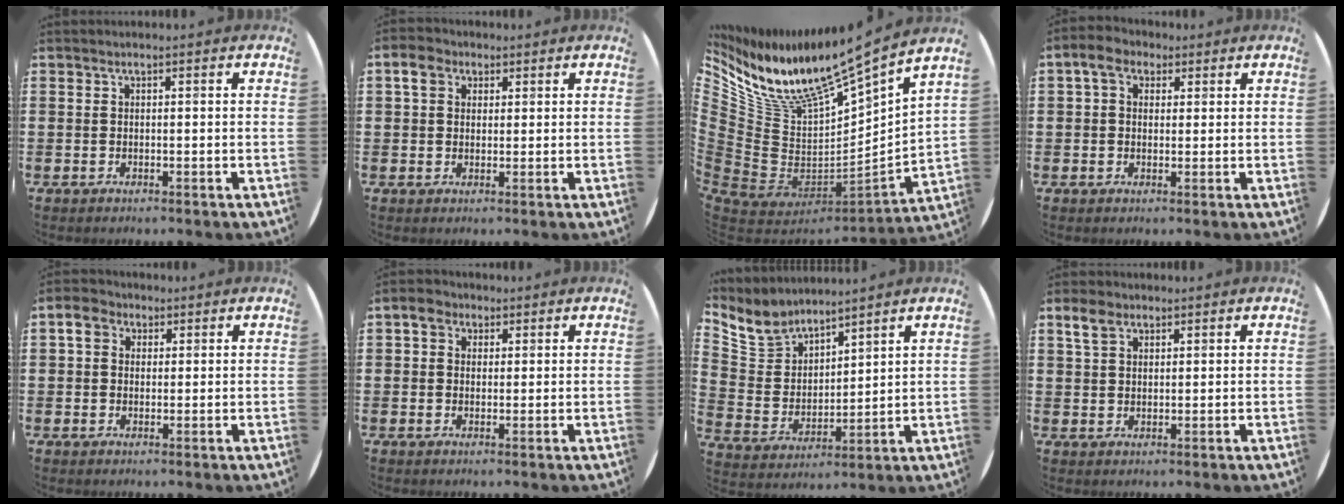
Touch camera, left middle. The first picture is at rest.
{"total": 3.0, "force": [1.6, 2.3, 1.0], "torque": [-0.022, 0.009, 0.027]}
{"total": 12.0, "force": [9.6, 3.7, 6.2], "torque": [-0.170, -0.082, 0.163]}
{"total": 3.4, "force": [2.0, 2.3, 1.4], "torque": [-0.029, 0.010, 0.035]}
{"total": 3.0, "force": [1.6, 2.4, 1.0], "torque": [-0.020, 0.009, 0.026]}
{"total": 2.7, "force": [1.6, 2.0, 0.8], "torque": [-0.014, 0.009, 0.027]}
{"total": 6.4, "force": [6.0, 2.1, 0.5], "torque": [-0.044, -0.036, 0.112]}
{"total": 3.0, "force": [2.1, 1.7, 1.3], "torque": [-0.024, 0.003, 0.038]}